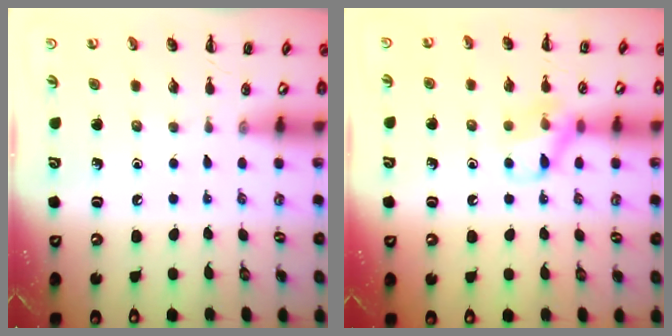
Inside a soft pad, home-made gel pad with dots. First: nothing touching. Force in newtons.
{"total": 10.5, "press": 10.4, "slide": 1.5}